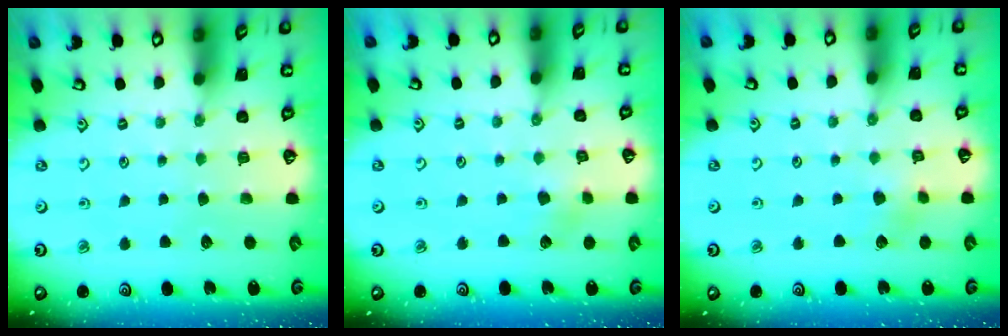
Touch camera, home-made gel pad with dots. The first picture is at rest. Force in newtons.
{"total": 3.3, "press": 3.2, "slide": 0.5}
{"total": 3.5, "press": 3.5, "slide": 0.3}